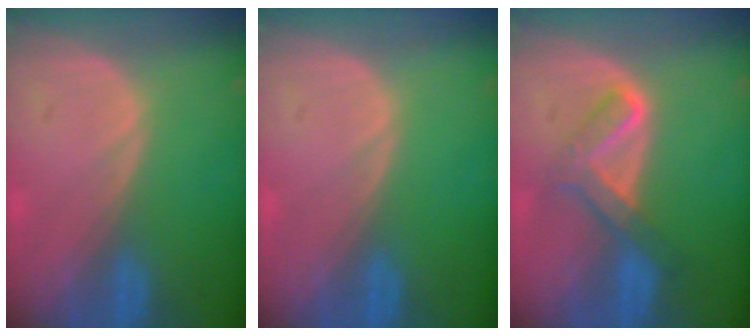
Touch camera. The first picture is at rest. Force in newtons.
{"total": 0.0}
{"total": 5.3, "press": 5.3, "slide": 0.5}